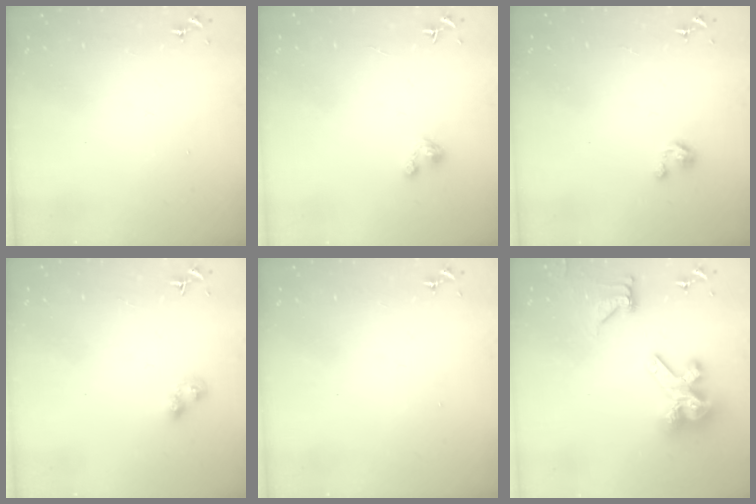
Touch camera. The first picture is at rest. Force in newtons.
{"total": 3.0, "press": 3.0, "slide": 0.2}
{"total": 3.7, "press": 3.6, "slide": 0.4}
{"total": 3.2, "press": 3.2, "slide": 0.3}
{"total": 0.0}
{"total": 13.4, "press": 13.3, "slide": 1.7}